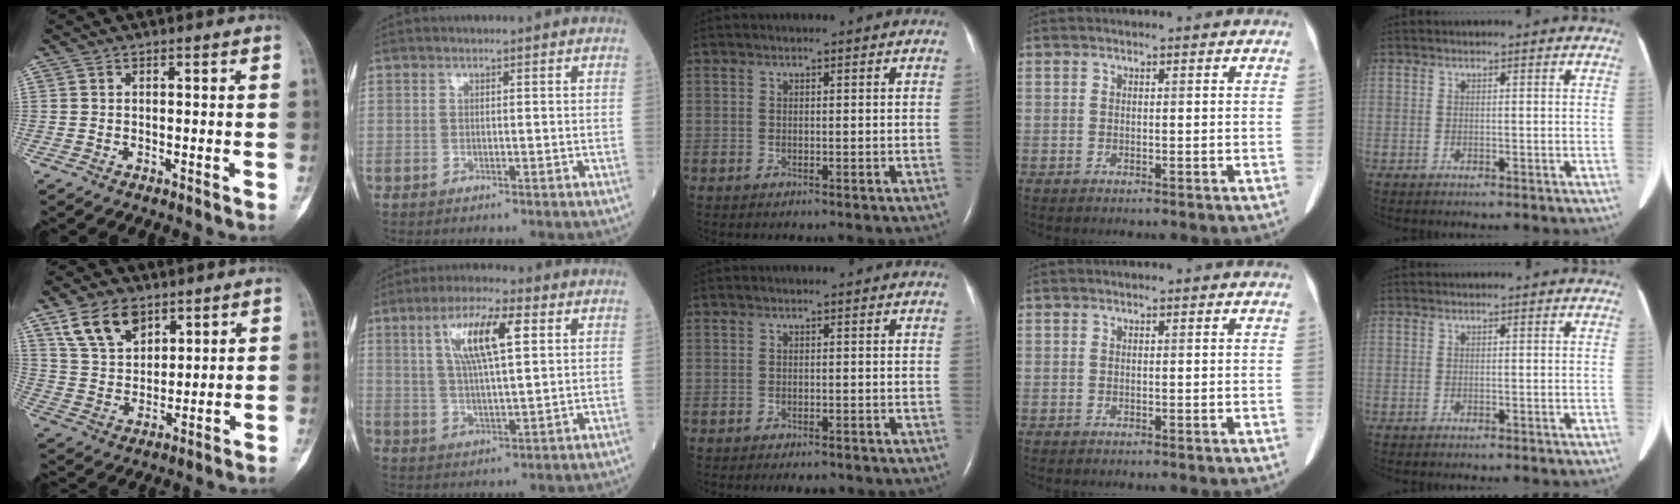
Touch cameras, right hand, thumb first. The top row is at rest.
{"thumb": {"total": 10.6, "force": [6.4, 6.4, 5.5], "torque": [-0.086, -0.026, 0.131]}, "index": {"total": 10.1, "force": [3.6, 1.9, 9.3], "torque": [-0.175, 0.013, 0.067]}, "middle": {"total": 2.0, "force": [-1.7, 0.6, 0.9], "torque": [-0.013, -0.003, -0.019]}}